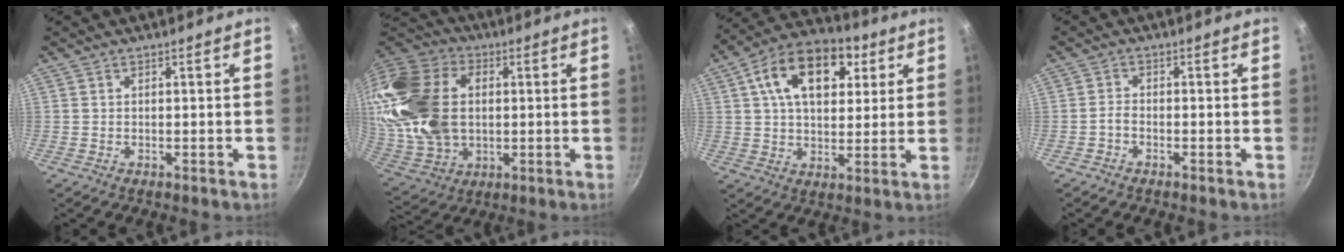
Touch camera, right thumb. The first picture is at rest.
{"total": 27.6, "force": [3.0, 19.3, 19.5], "torque": [-0.404, 0.014, 0.066]}
{"total": 17.6, "force": [6.2, 11.0, 12.2], "torque": [-0.170, 0.000, 0.088]}
{"total": 1.6, "force": [-1.1, 0.8, 0.9], "torque": [-0.022, 0.013, -0.027]}